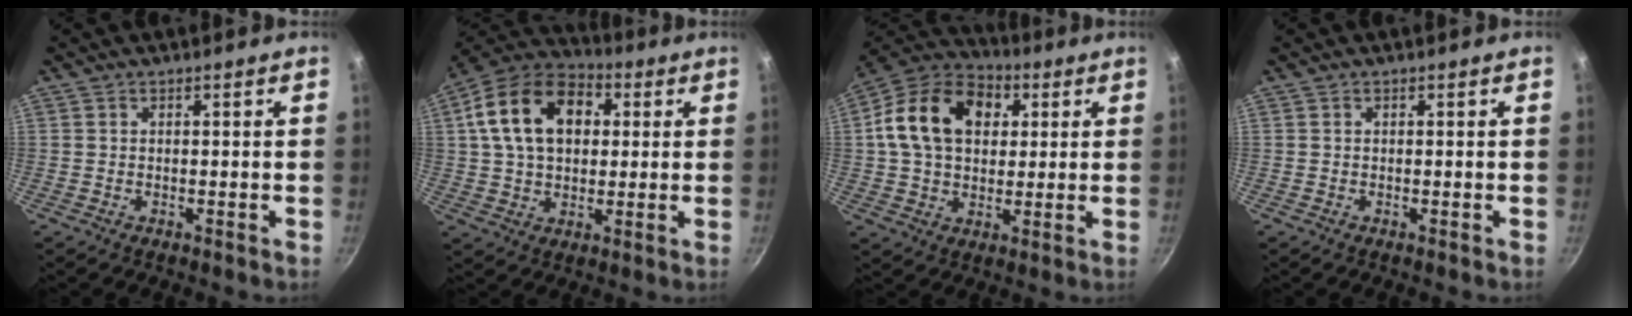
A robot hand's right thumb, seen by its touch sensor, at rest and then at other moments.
{"total": 17.7, "force": [4.1, 12.1, 12.2], "torque": [-0.193, 0.022, 0.054]}
{"total": 18.0, "force": [4.1, 13.0, 11.8], "torque": [-0.187, 0.020, 0.056]}
{"total": 0.0}